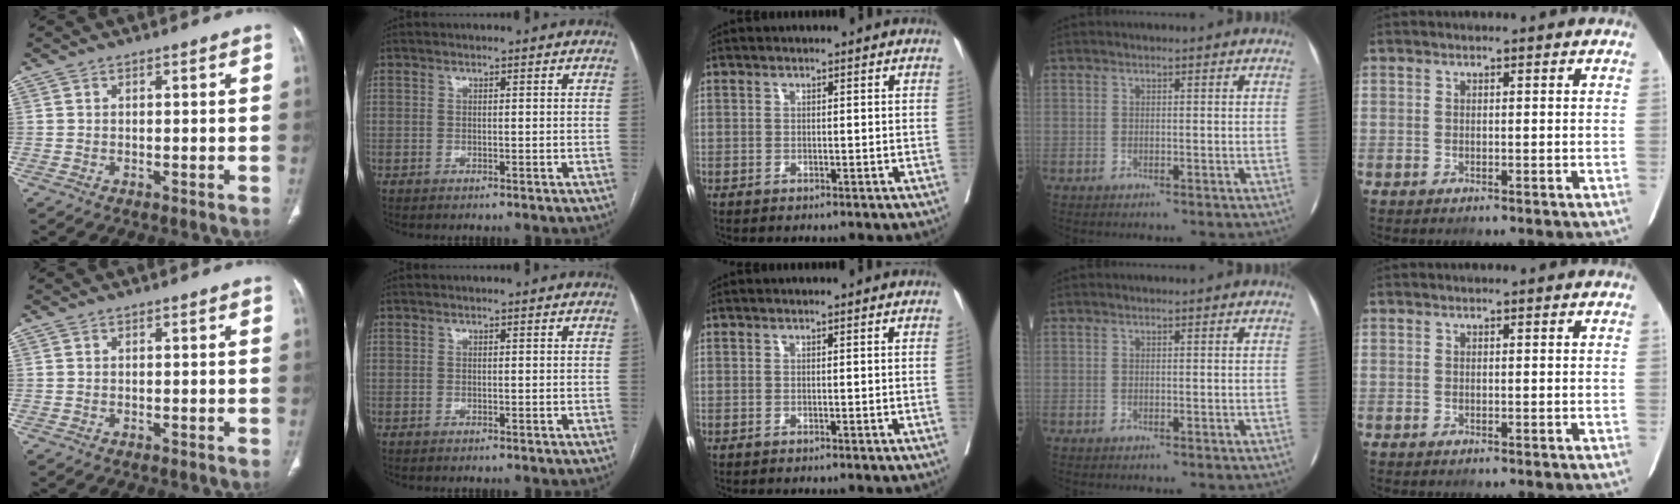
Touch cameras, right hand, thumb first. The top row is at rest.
{"middle": {"total": 0.7, "force": [0.0, -0.3, 0.6], "torque": [-0.003, 0.002, 0.000]}}